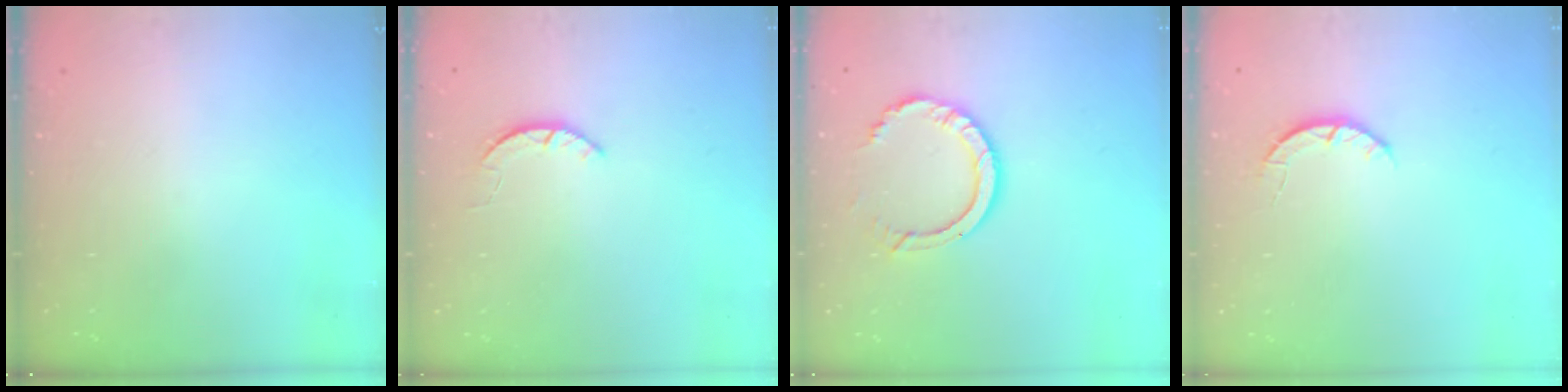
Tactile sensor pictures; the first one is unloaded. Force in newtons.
{"total": 1.6, "press": 1.6, "slide": 0.3}
{"total": 9.7, "press": 9.6, "slide": 0.9}
{"total": 3.4, "press": 3.4, "slide": 0.6}